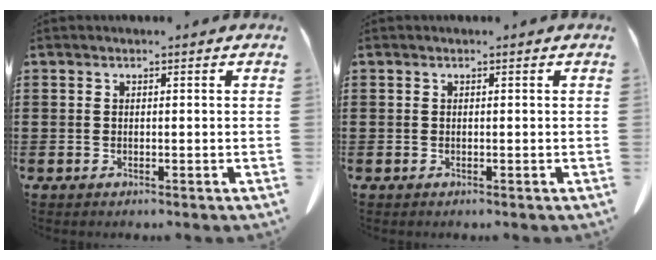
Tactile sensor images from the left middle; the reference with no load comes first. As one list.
[{"total": 0.0}]